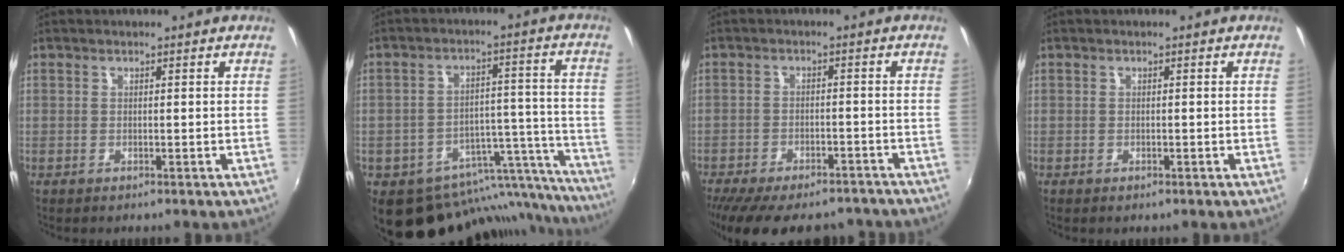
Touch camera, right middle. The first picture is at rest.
{"total": 20.9, "force": [-16.8, 9.6, 7.9], "torque": [-0.110, 0.040, -0.211]}
{"total": 18.3, "force": [-14.9, 6.8, 8.2], "torque": [-0.173, -0.014, -0.201]}
{"total": 0.7, "force": [-0.5, 0.4, 0.3], "torque": [-0.004, -0.002, -0.008]}